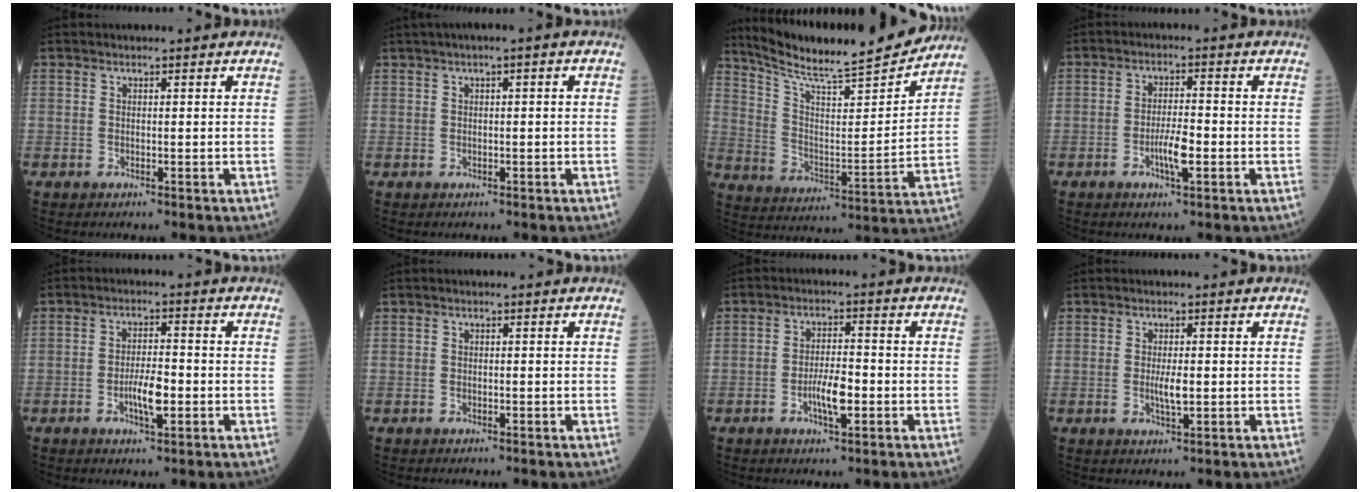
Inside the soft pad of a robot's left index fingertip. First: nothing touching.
{"total": 2.2, "force": [0.7, 0.1, 2.1], "torque": [-0.036, 0.007, 0.012]}
{"total": 20.0, "force": [18.3, 0.3, 8.1], "torque": [-0.144, -0.032, 0.282]}
{"total": 4.0, "force": [-1.6, 0.5, 3.6], "torque": [-0.068, -0.004, -0.030]}
{"total": 4.7, "force": [-1.7, 1.1, 4.2], "torque": [-0.078, -0.002, -0.029]}
{"total": 0.0}
{"total": 4.7, "force": [-1.8, 1.1, 4.2], "torque": [-0.077, -0.002, -0.033]}
{"total": 2.4, "force": [-0.4, 0.5, 2.4], "torque": [-0.045, -0.006, -0.006]}